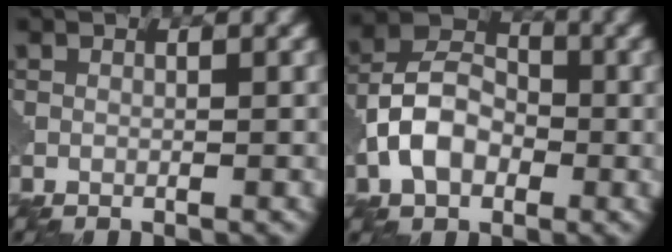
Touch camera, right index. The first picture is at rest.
{"total": 6.4, "force": [-2.0, 4.4, 4.2], "torque": [-0.081, 0.014, -0.046]}